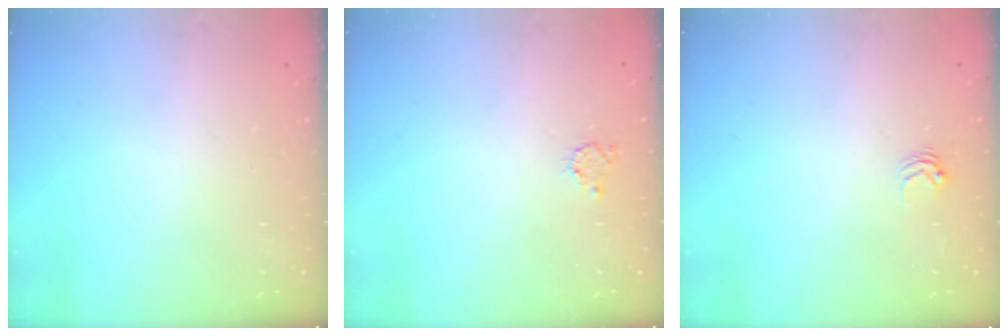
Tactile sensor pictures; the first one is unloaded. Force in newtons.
{"total": 2.4, "press": 2.4, "slide": 0.4}
{"total": 2.9, "press": 2.8, "slide": 0.4}